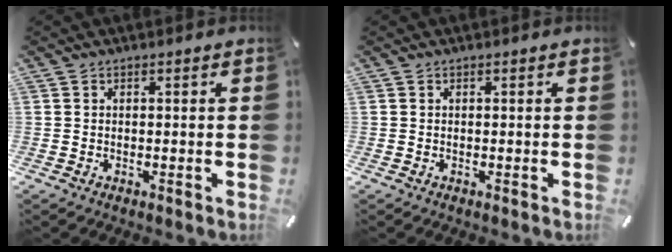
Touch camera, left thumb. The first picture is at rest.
{"total": 0.0}